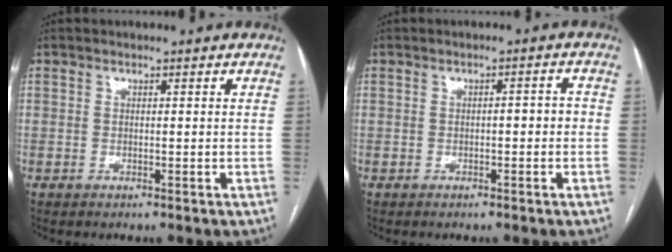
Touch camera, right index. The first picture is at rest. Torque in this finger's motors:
{"motor_torque": [0.43, -0.03, 0.05, 0.03]}